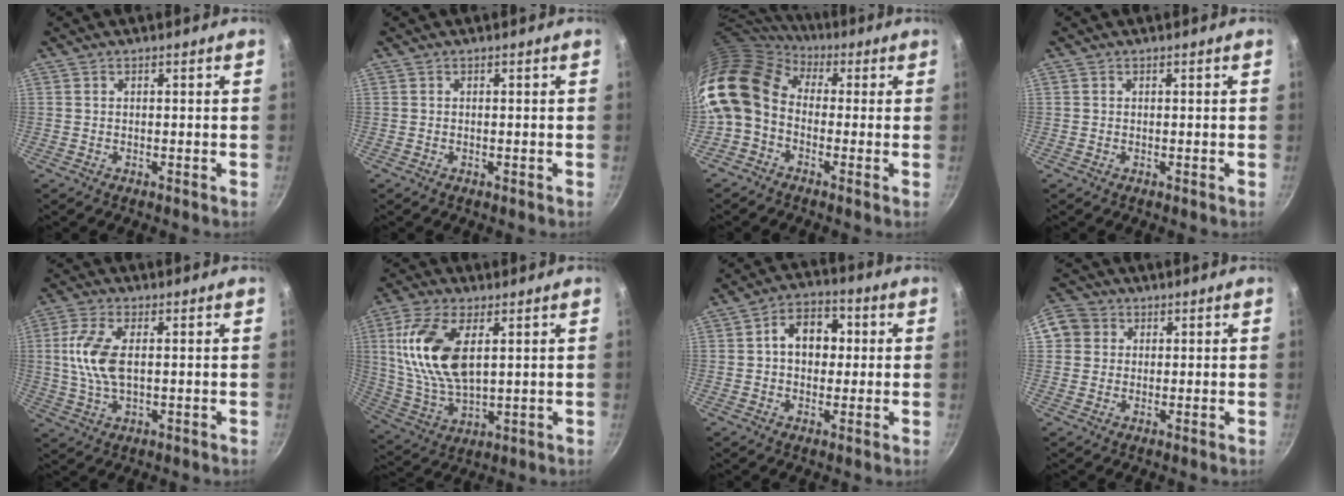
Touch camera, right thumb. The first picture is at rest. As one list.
[{"total": 0.0}, {"total": 14.3, "force": [0.2, 10.8, 9.3], "torque": [-0.179, 0.029, -0.019]}, {"total": 0.0}, {"total": 9.0, "force": [1.0, 4.5, 7.7], "torque": [-0.158, 0.004, 0.016]}, {"total": 15.5, "force": [4.1, 7.8, 12.8], "torque": [-0.249, -0.011, 0.086]}, {"total": 9.1, "force": [1.0, 6.8, 5.9], "torque": [-0.050, 0.016, 0.004]}, {"total": 8.3, "force": [2.1, 7.5, 2.9], "torque": [-0.038, 0.015, 0.029]}]